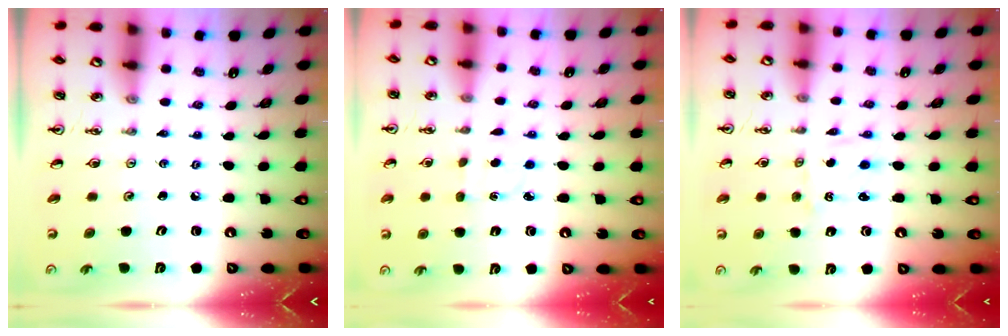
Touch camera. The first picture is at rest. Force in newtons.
{"total": 1.7, "press": 1.6, "slide": 0.6}
{"total": 1.1, "press": 0.9, "slide": 0.6}